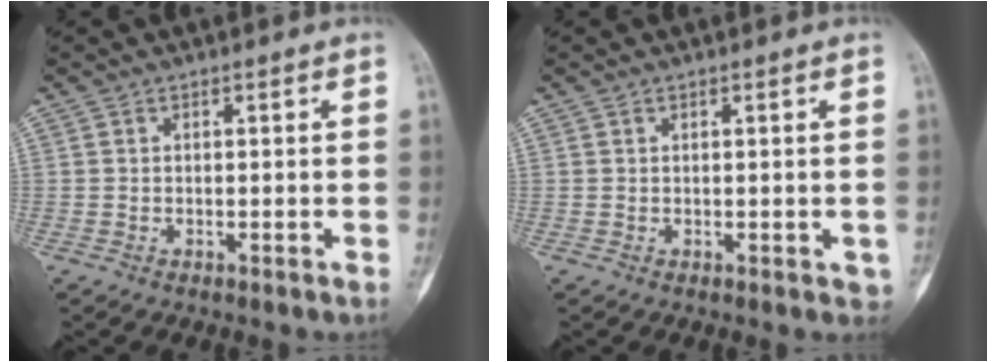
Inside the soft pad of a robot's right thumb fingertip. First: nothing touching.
{"total": 1.2, "force": [0.2, 0.8, 0.9], "torque": [-0.006, 0.000, 0.006]}